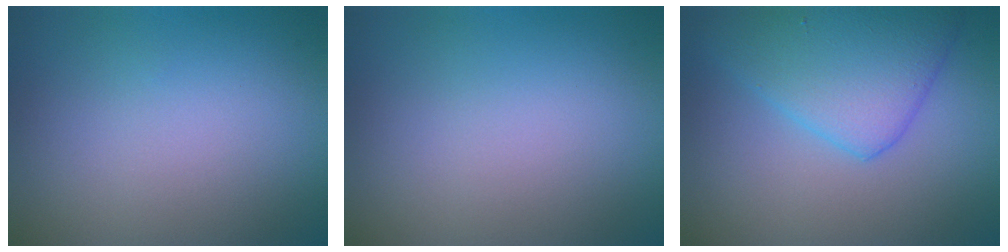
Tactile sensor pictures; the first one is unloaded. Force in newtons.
{"total": 0.0}
{"total": 4.1, "press": 4.1, "slide": 0.2}